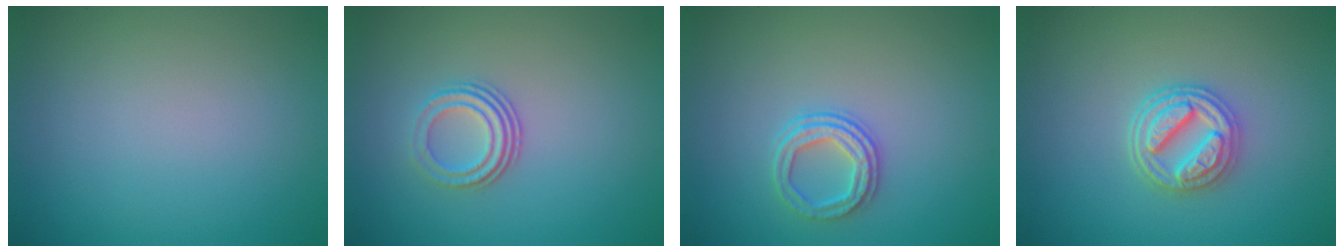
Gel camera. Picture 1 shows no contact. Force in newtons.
{"total": 3.1, "press": 2.1, "slide": 2.4}
{"total": 2.7, "press": 2.4, "slide": 1.2}
{"total": 3.9, "press": 3.4, "slide": 2.0}